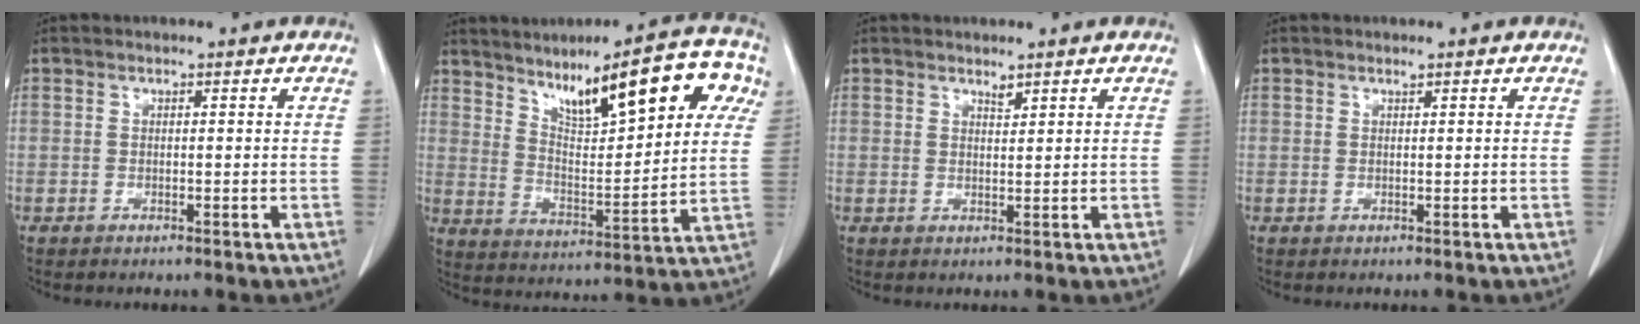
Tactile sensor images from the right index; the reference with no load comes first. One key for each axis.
{"total": 20.5, "fx": 10.0, "fy": 4.9, "fz": 17.2, "tx": -0.253, "ty": 0.031, "tz": 0.158}
{"total": 1.5, "fx": 1.2, "fy": 0.7, "fz": 0.7, "tx": -0.014, "ty": -0.002, "tz": 0.024}
{"total": 0.6, "fx": 0.4, "fy": 0.4, "fz": 0.3, "tx": -0.006, "ty": 0.002, "tz": 0.009}